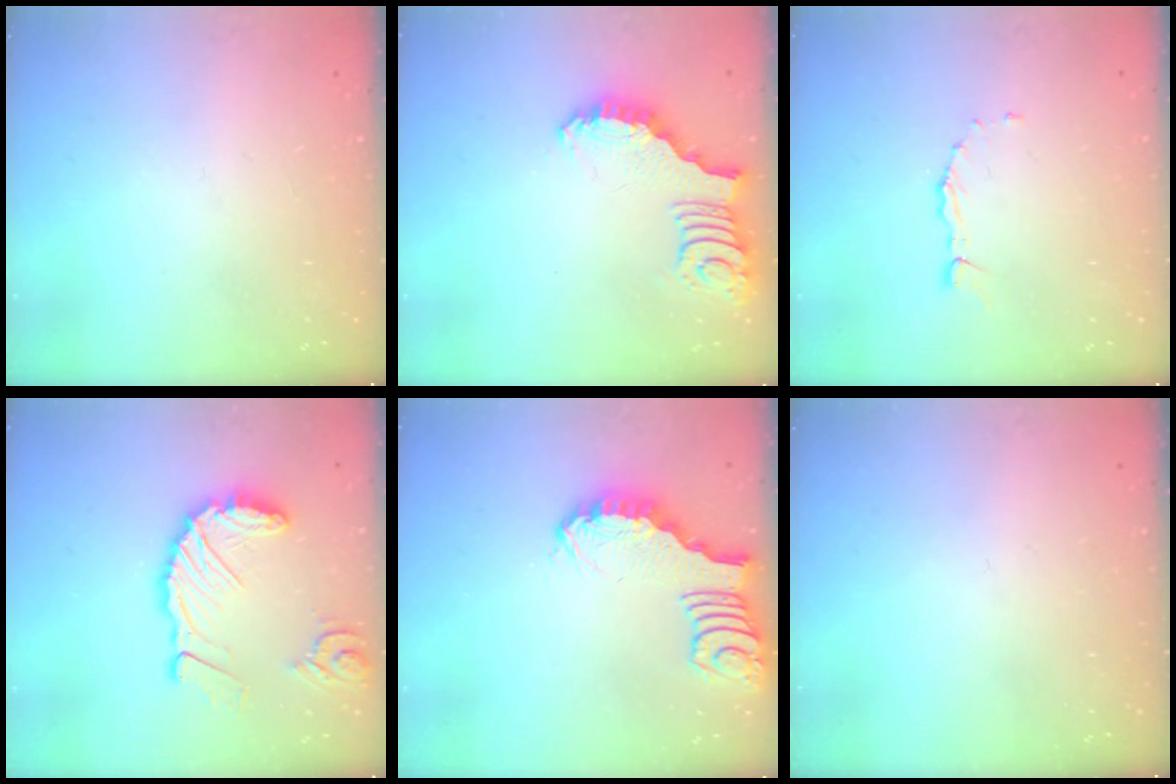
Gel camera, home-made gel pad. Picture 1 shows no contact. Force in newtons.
{"total": 2.6, "press": 2.6, "slide": 0.3}
{"total": 1.9, "press": 1.9, "slide": 0.2}
{"total": 15.3, "press": 15.2, "slide": 1.8}
{"total": 2.5, "press": 2.5, "slide": 0.2}
{"total": 0.0}